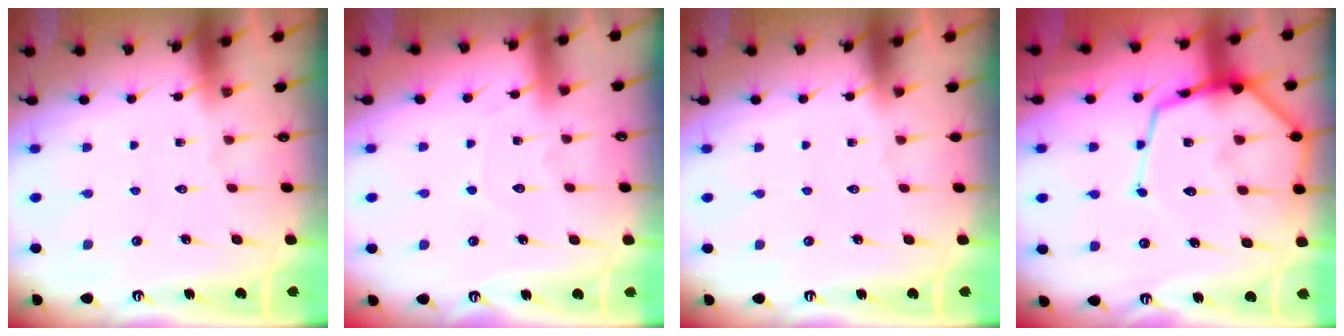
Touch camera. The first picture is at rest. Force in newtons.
{"total": 4.5, "press": 4.5, "slide": 0.6}
{"total": 0.0}
{"total": 18.5, "press": 18.5, "slide": 1.7}